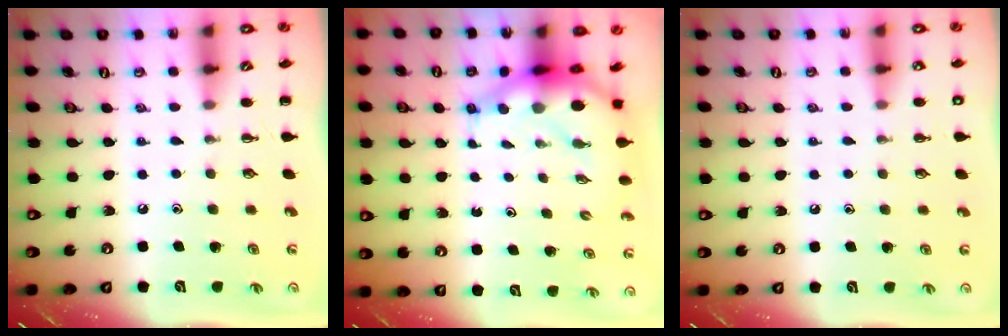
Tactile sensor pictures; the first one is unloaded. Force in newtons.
{"total": 7.7, "press": 7.3, "slide": 2.3}
{"total": 1.9, "press": 1.9, "slide": 0.2}